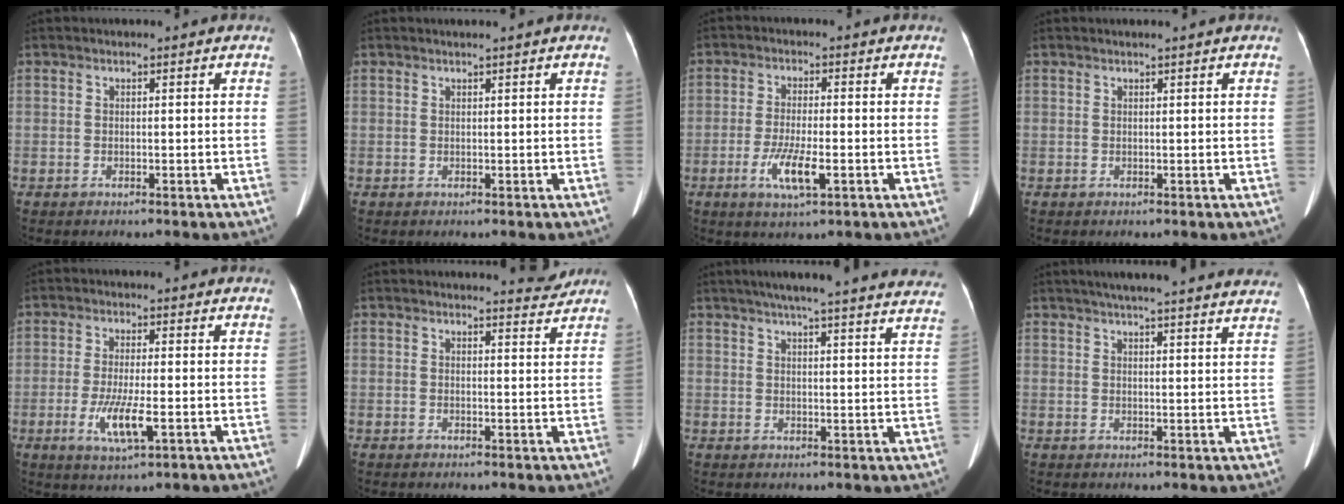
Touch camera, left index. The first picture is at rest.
{"total": 0.8, "force": [0.6, -0.2, 0.4], "torque": [-0.012, 0.001, 0.018]}
{"total": 6.0, "force": [-2.3, 1.1, 5.4], "torque": [-0.111, -0.010, -0.039]}
{"total": 0.5, "force": [0.4, -0.1, 0.3], "torque": [-0.010, -0.001, 0.014]}
{"total": 6.3, "force": [-1.9, 1.0, 5.9], "torque": [-0.120, -0.014, -0.031]}
{"total": 3.0, "force": [3.0, 0.0, 0.1], "torque": [-0.007, -0.016, 0.031]}
{"total": 26.1, "force": [23.1, 1.5, 11.9], "torque": [-0.180, -0.019, 0.276]}
{"total": 22.3, "force": [20.0, 1.2, 9.8], "torque": [-0.145, 0.003, 0.241]}